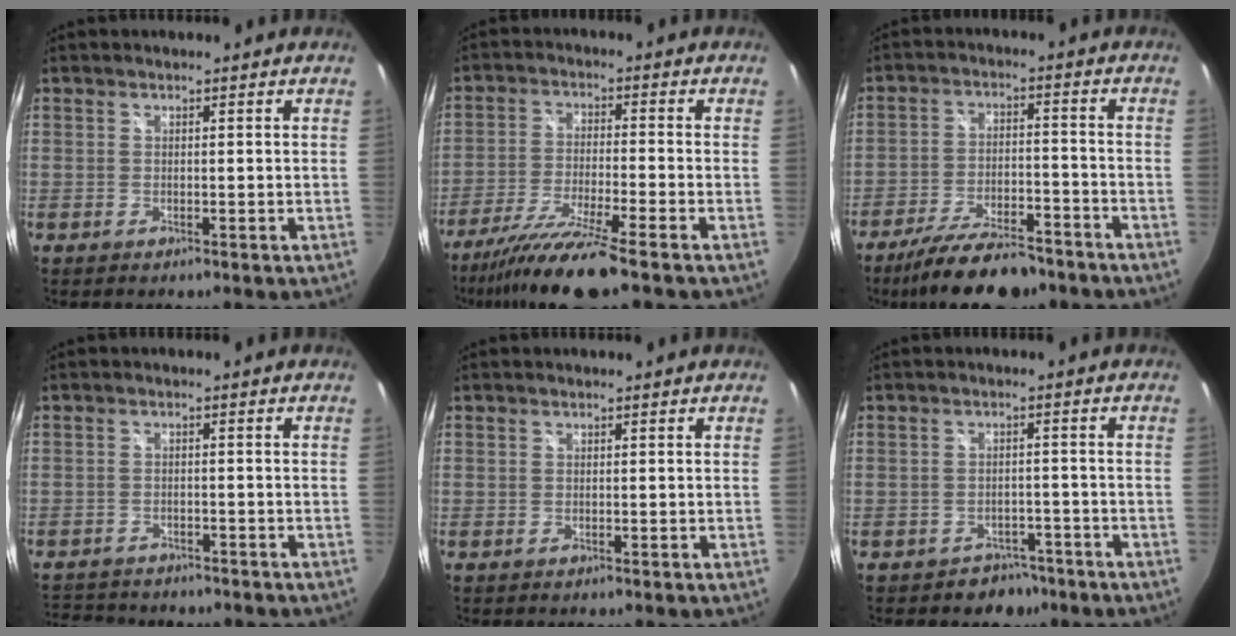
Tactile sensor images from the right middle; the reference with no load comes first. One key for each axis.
{"total": 12.0, "fx": -9.5, "fy": -0.7, "fz": 7.2, "tx": -0.155, "ty": -0.029, "tz": -0.171}
{"total": 14.2, "fx": -11.5, "fy": 4.1, "fz": 7.3, "tx": -0.148, "ty": -0.017, "tz": -0.185}
{"total": 8.3, "fx": -7.3, "fy": 3.1, "fz": 2.3, "tx": -0.067, "ty": -0.006, "tz": -0.113}
{"total": 0.0}
{"total": 4.6, "fx": -3.4, "fy": 3.1, "fz": 0.2, "tx": -0.004, "ty": 0.018, "tz": -0.044}